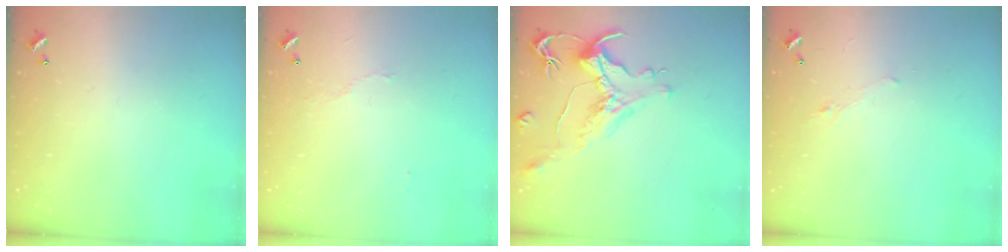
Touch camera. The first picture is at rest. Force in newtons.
{"total": 2.9, "press": 2.8, "slide": 0.6}
{"total": 1.5, "press": 0.7, "slide": 1.3}
{"total": 0.7, "press": 0.2, "slide": 0.6}